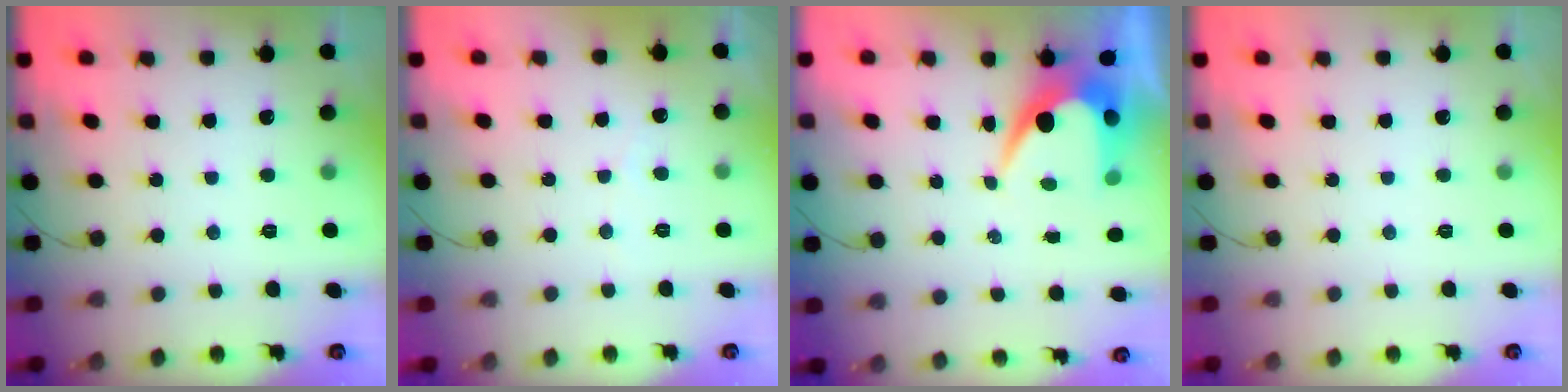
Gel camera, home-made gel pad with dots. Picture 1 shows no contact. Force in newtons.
{"total": 1.9, "press": 1.9, "slide": 0.2}
{"total": 6.7, "press": 6.6, "slide": 0.5}
{"total": 0.0}